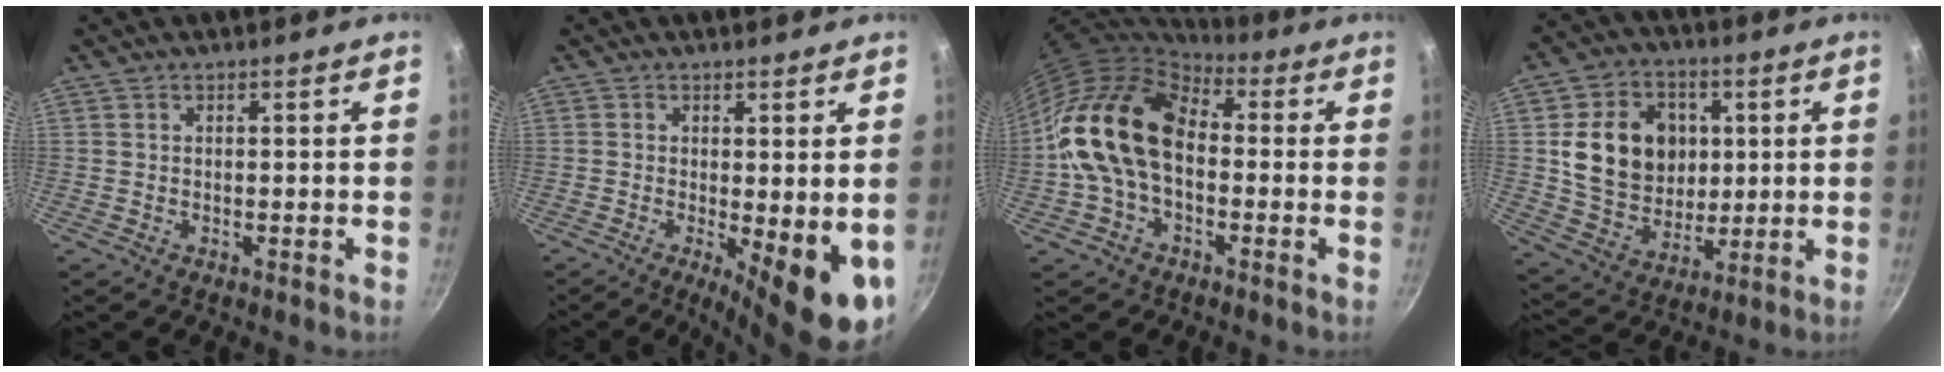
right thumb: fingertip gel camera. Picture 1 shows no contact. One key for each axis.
{"total": 11.4, "fx": -2.4, "fy": 3.2, "fz": 10.7, "tx": -0.126, "ty": -0.014, "tz": -0.023}
{"total": 15.9, "fx": -0.6, "fy": 10.8, "fz": 11.7, "tx": -0.185, "ty": 0.040, "tz": -0.026}
{"total": 16.7, "fx": 2.7, "fy": 13.7, "fz": 9.2, "tx": -0.130, "ty": 0.003, "tz": 0.054}